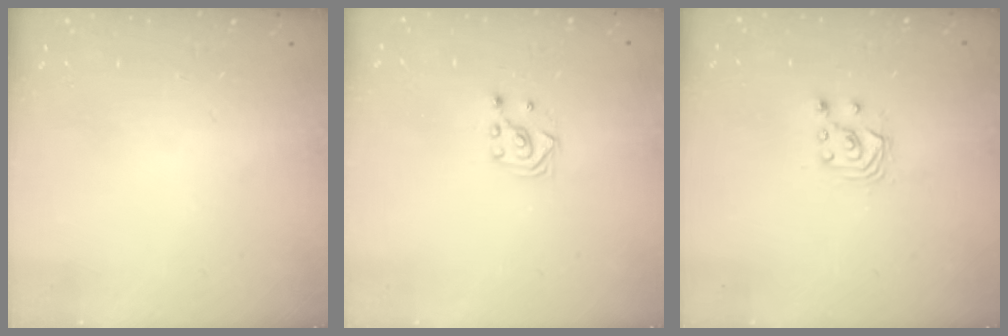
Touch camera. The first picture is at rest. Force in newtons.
{"total": 2.9, "press": 2.9, "slide": 0.3}
{"total": 2.9, "press": 2.9, "slide": 0.2}